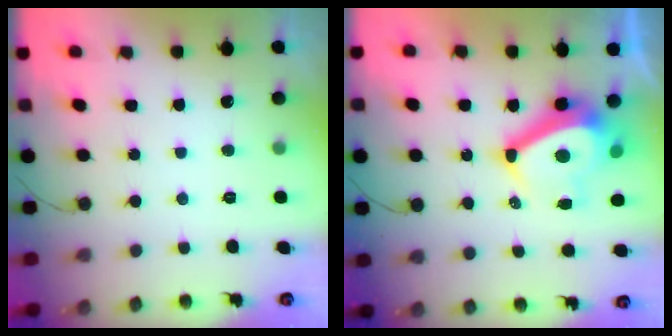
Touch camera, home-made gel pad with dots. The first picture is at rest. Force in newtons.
{"total": 12.5, "press": 12.0, "slide": 3.5}